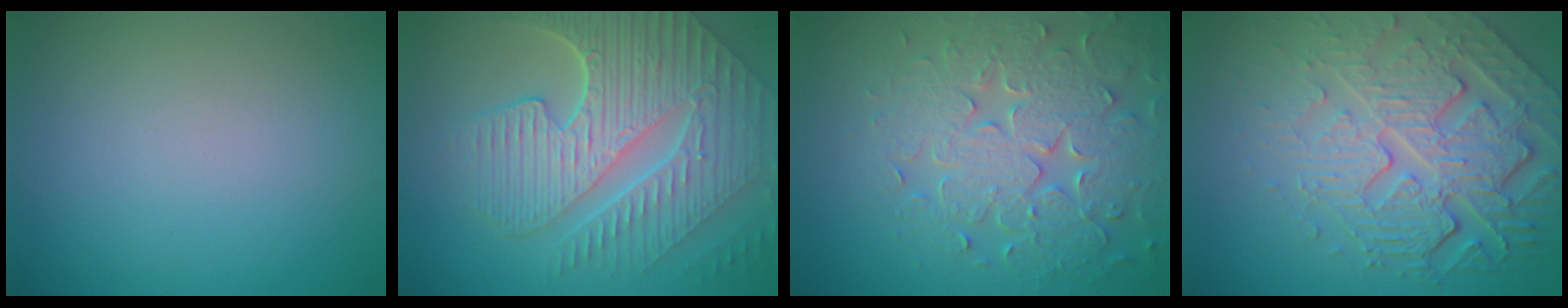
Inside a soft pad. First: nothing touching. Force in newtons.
{"total": 9.9, "press": 6.7, "slide": 7.3}
{"total": 7.1, "press": 5.8, "slide": 4.2}
{"total": 8.1, "press": 5.7, "slide": 5.8}